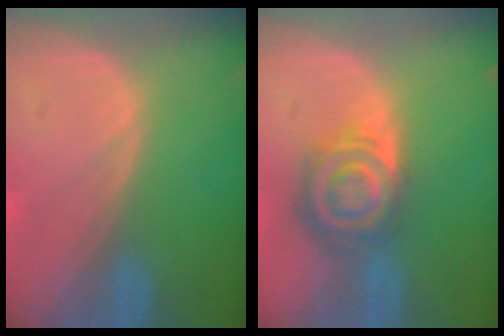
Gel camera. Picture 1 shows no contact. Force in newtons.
{"total": 7.9, "press": 6.9, "slide": 3.8}